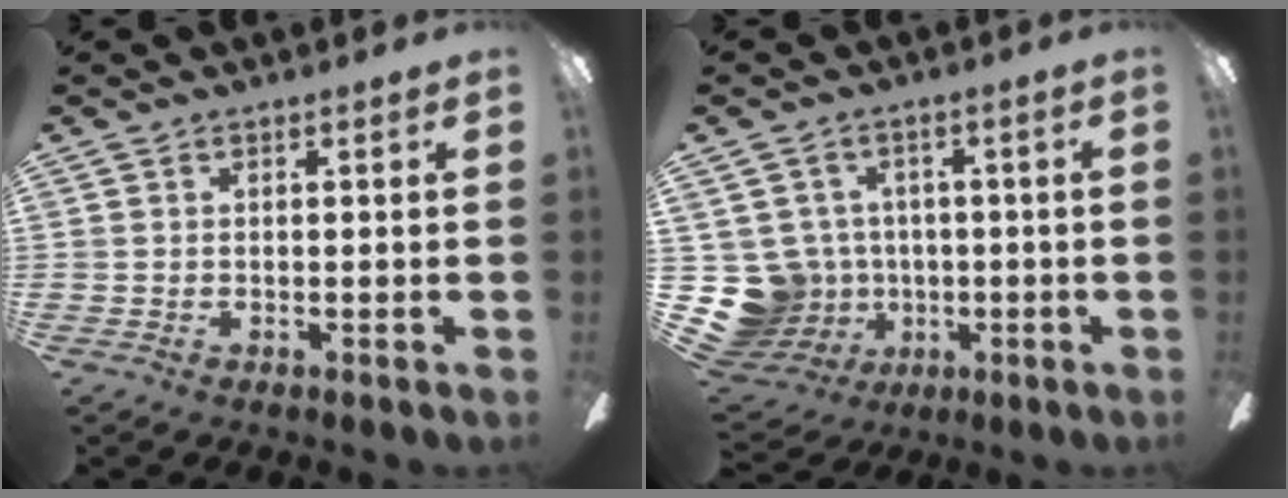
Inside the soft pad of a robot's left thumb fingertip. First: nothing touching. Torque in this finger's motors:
{"motor_torque": [-0.05, 0.05, 0.01, -0.01, 0.00]}